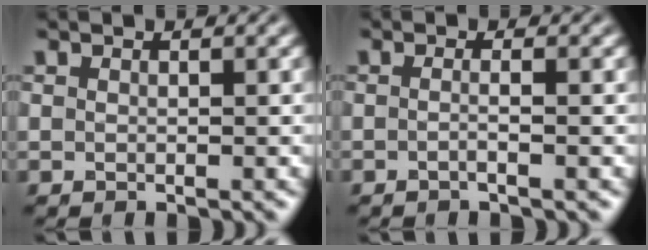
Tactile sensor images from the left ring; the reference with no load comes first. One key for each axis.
{"total": 1.5, "fx": -0.2, "fy": 0.5, "fz": 1.3, "tx": -0.014, "ty": -0.010, "tz": -0.014}